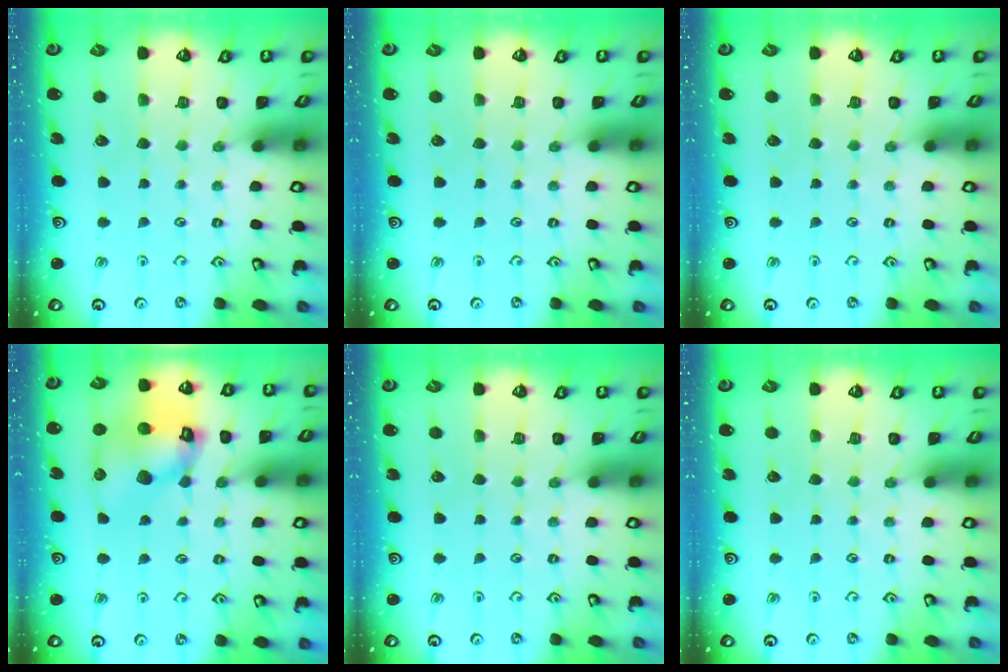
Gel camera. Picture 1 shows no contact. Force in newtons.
{"total": 0.0}
{"total": 0.0}
{"total": 14.8, "press": 14.7, "slide": 2.0}
{"total": 0.0}
{"total": 0.0}